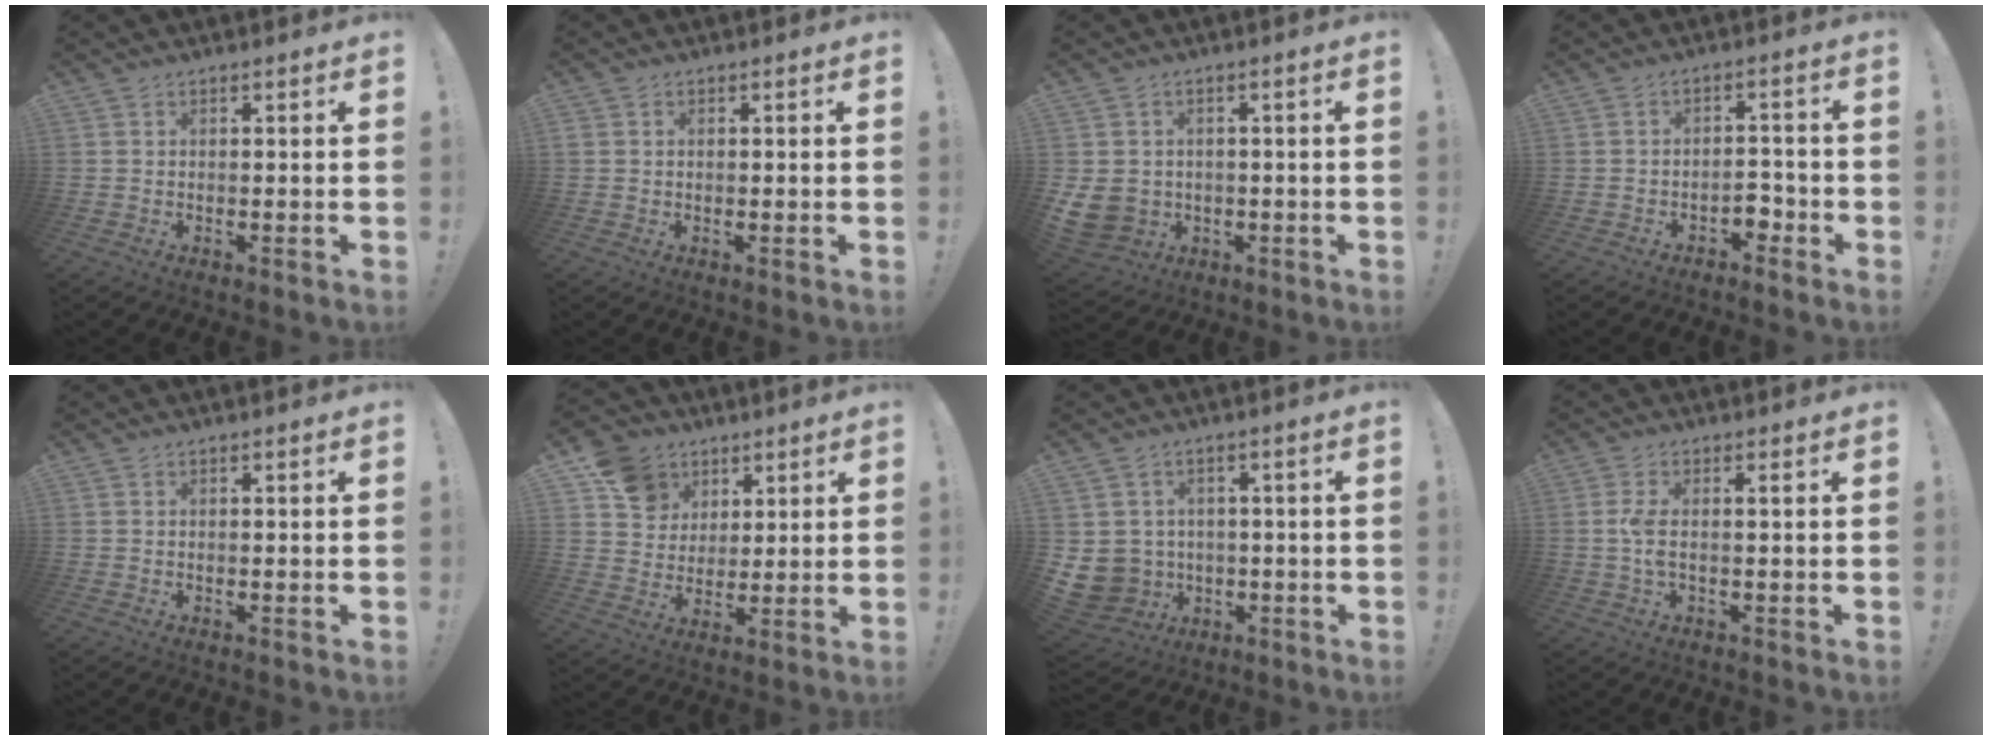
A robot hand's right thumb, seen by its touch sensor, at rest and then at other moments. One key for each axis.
{"total": 0.6, "fx": 0.0, "fy": 0.5, "fz": 0.1, "tx": -0.006, "ty": 0.005, "tz": 0.001}
{"total": 7.3, "fx": -0.6, "fy": 6.5, "fz": 3.2, "tx": -0.074, "ty": 0.000, "tz": -0.006}
{"total": 4.0, "fx": -2.5, "fy": 2.1, "fz": 2.3, "tx": -0.033, "ty": 0.009, "tz": -0.044}
{"total": 0.0}
{"total": 12.0, "fx": 5.8, "fy": 9.9, "fz": 3.7, "tx": -0.052, "ty": -0.029, "tz": 0.118}
{"total": 7.7, "fx": -0.3, "fy": 7.4, "fz": 2.1, "tx": -0.069, "ty": -0.003, "tz": 0.004}
{"total": 4.2, "fx": 0.1, "fy": 0.9, "fz": 4.1, "tx": -0.097, "ty": -0.004, "tz": -0.001}